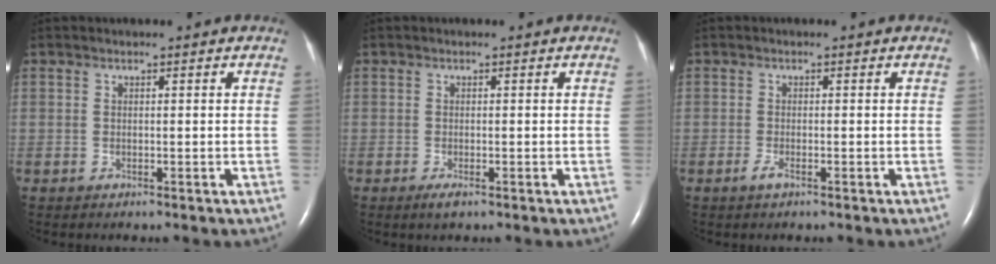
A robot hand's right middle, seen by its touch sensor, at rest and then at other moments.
{"total": 1.4, "force": [-0.8, 0.3, 1.1], "torque": [-0.027, -0.005, -0.014]}
{"total": 1.3, "force": [-0.8, 0.2, 1.0], "torque": [-0.026, -0.003, -0.017]}